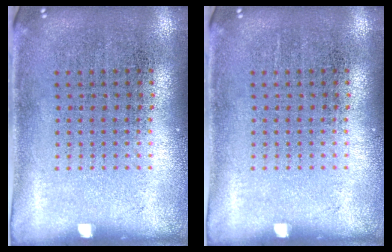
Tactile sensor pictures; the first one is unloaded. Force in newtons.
{"total": 0.0}